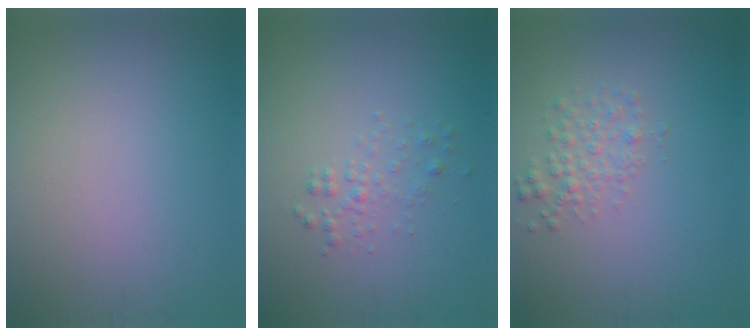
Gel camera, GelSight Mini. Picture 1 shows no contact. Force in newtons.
{"total": 1.3, "press": 1.3, "slide": 0.1}
{"total": 2.0, "press": 2.0, "slide": 0.1}